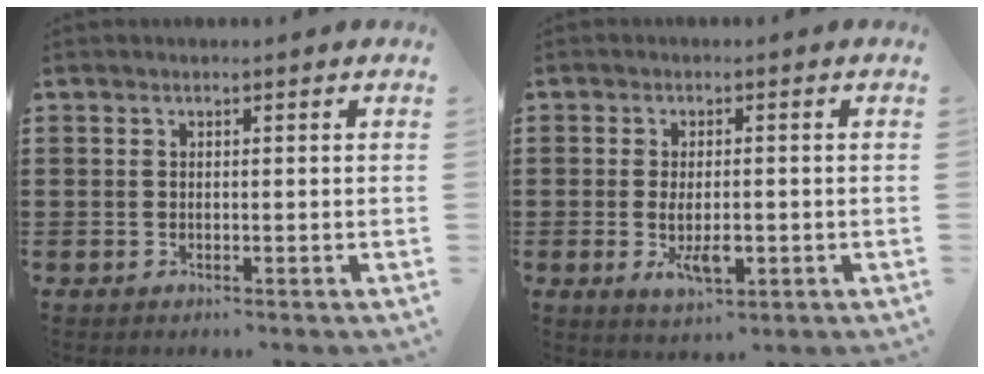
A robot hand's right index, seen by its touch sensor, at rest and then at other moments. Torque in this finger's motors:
{"motor_torque": [1.13, 1.01, 0.49, 0.07]}